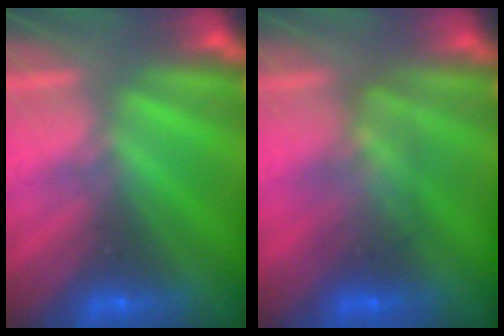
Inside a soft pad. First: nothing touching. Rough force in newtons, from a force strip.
{"total": 2.3}